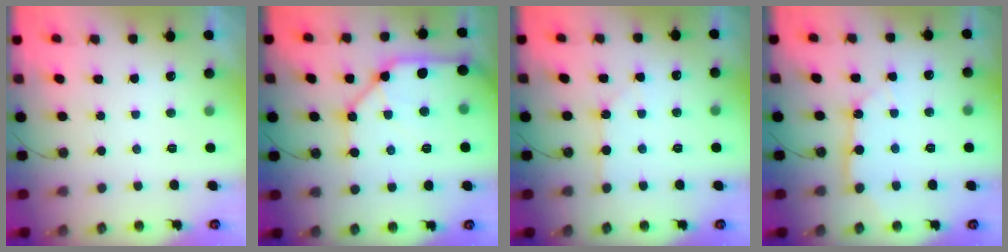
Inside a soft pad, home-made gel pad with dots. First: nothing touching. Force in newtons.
{"total": 16.2, "press": 16.1, "slide": 1.8}
{"total": 5.1, "press": 5.0, "slide": 0.7}
{"total": 7.5, "press": 7.5, "slide": 0.9}